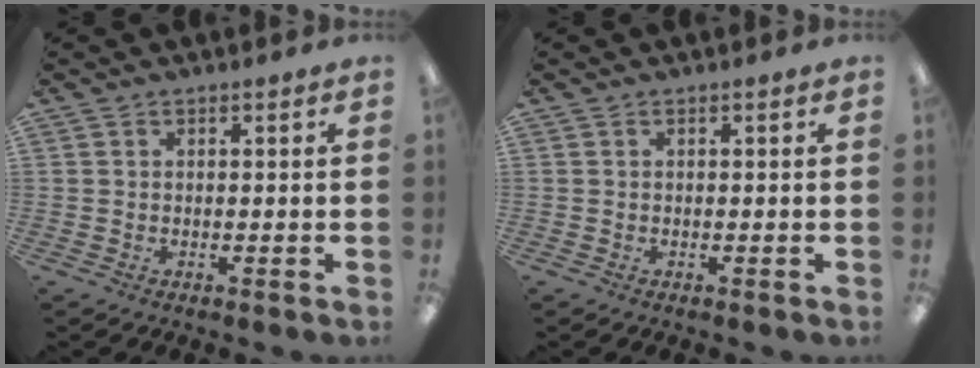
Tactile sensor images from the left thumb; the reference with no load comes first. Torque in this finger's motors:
{"motor_torque": [-0.07, 0.04, 0.01, 0.01, 0.00]}